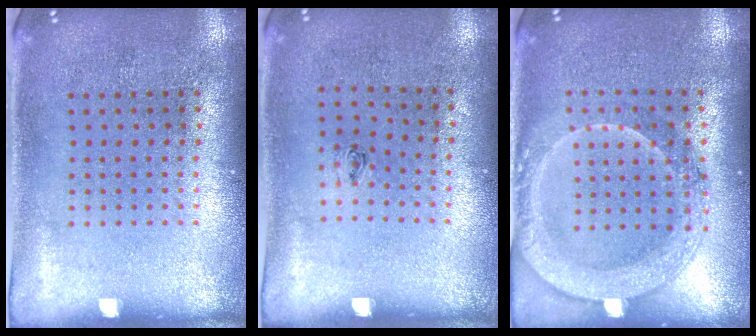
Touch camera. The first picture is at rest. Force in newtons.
{"total": 0.5, "press": 0.1, "slide": 0.5}
{"total": 2.0, "press": 1.8, "slide": 0.9}